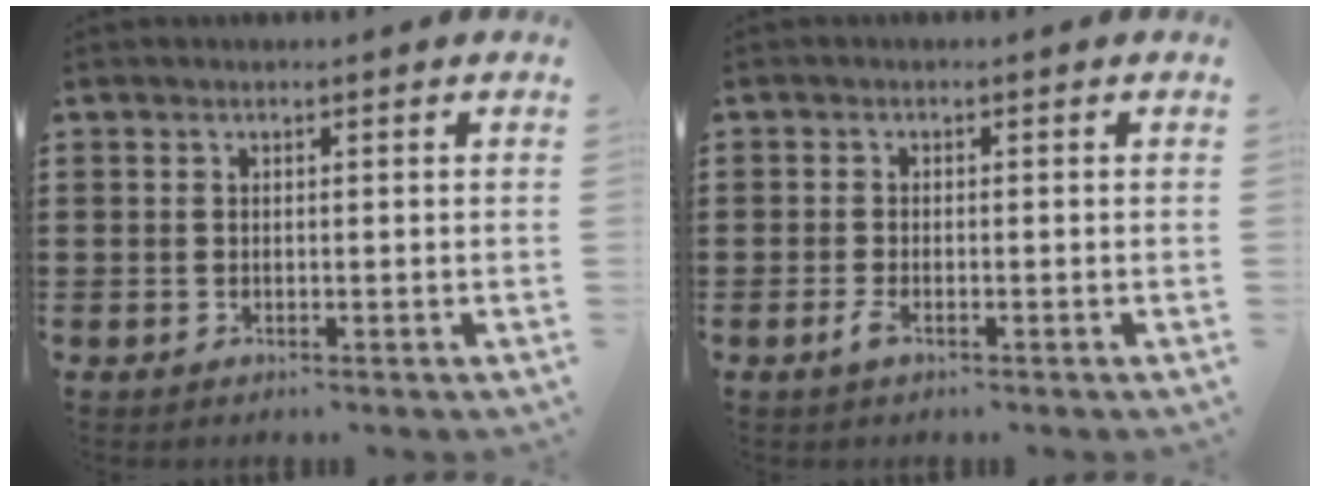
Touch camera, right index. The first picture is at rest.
{"total": 1.6, "force": [-0.9, 0.3, 1.4], "torque": [-0.039, -0.010, -0.019]}